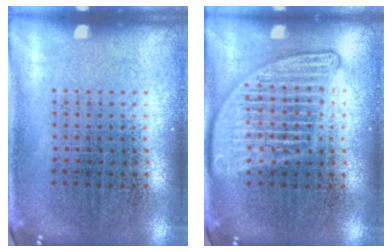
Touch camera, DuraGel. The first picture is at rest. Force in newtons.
{"total": 3.0, "press": 2.9, "slide": 0.3}